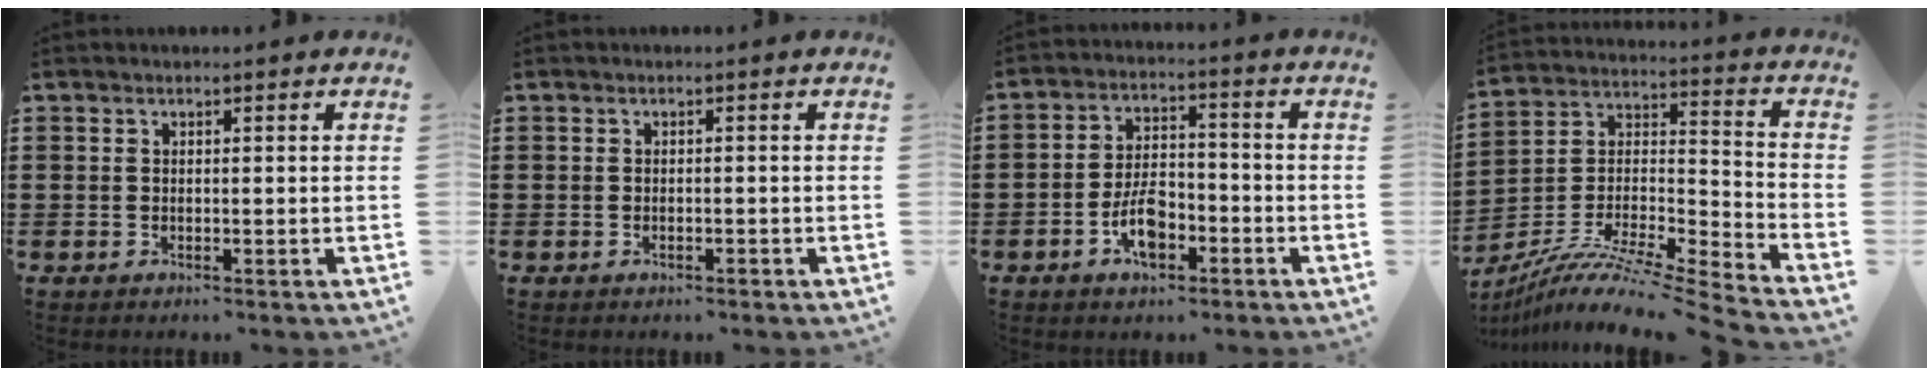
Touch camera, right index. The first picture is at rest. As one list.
[{"total": 0.6, "force": [-0.4, 0.2, 0.4], "torque": [-0.009, -0.004, -0.006]}, {"total": 6.8, "force": [-3.0, 3.4, 5.0], "torque": [-0.108, 0.003, -0.059]}, {"total": 9.9, "force": [-8.3, 0.5, 5.4], "torque": [-0.097, 0.002, -0.167]}]